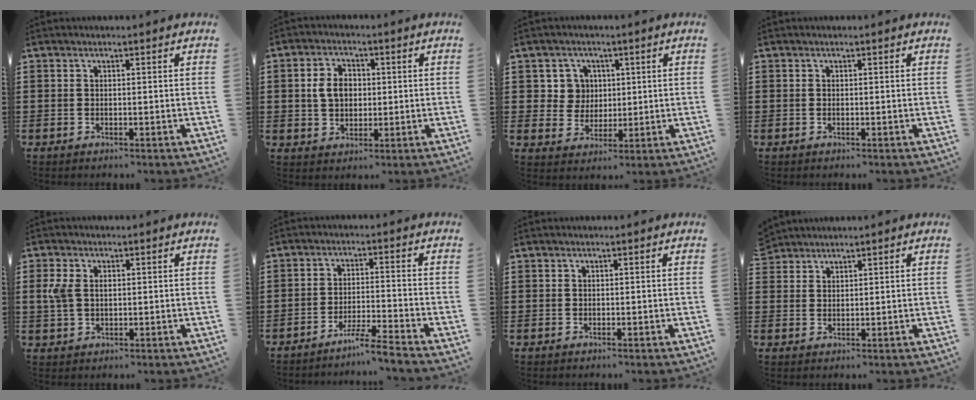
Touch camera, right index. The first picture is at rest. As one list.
[{"total": 5.1, "force": [0.4, 3.7, 3.5], "torque": [-0.076, 0.010, -0.001]}, {"total": 5.1, "force": [1.3, 4.8, 1.1], "torque": [-0.047, 0.016, 0.023]}, {"total": 0.0}, {"total": 3.4, "force": [0.6, 2.2, 2.4], "torque": [-0.069, 0.004, 0.006]}, {"total": 4.7, "force": [-4.2, -0.8, 1.9], "torque": [-0.039, -0.012, -0.083]}, {"total": 0.0}, {"total": 2.1, "force": [2.0, 0.4, -0.3], "torque": [0.001, 0.003, 0.042]}]